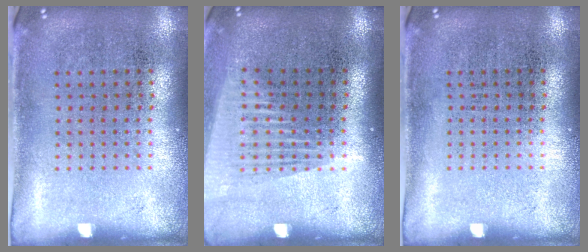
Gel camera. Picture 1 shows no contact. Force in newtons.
{"total": 1.4, "press": 1.2, "slide": 0.8}
{"total": 0.0}